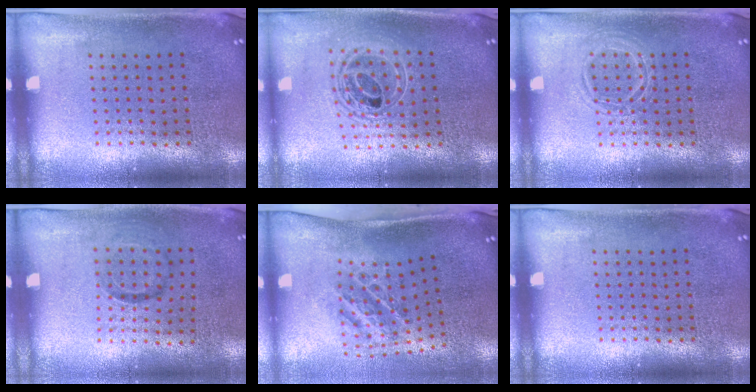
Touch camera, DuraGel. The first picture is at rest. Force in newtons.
{"total": 1.8, "press": 1.5, "slide": 0.9}
{"total": 1.3, "press": 1.3, "slide": 0.2}
{"total": 1.0, "press": 0.6, "slide": 0.8}
{"total": 1.5, "press": 1.2, "slide": 0.9}
{"total": 0.0}